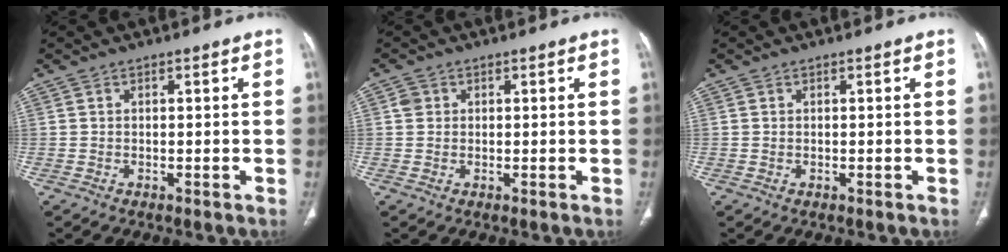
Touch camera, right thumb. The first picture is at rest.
{"total": 1.7, "force": [0.5, 1.5, 0.5], "torque": [-0.003, 0.003, 0.006]}
{"total": 0.0}